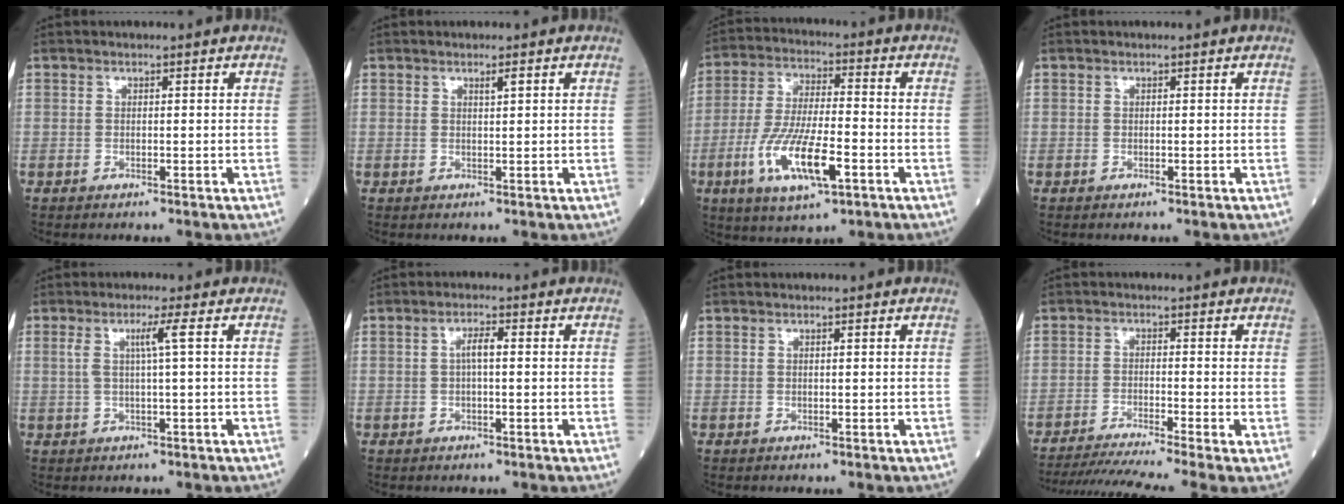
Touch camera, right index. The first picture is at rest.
{"total": 1.1, "force": [0.7, 0.0, 0.9], "torque": [-0.016, -0.001, 0.011]}
{"total": 12.6, "force": [-4.7, 2.8, 11.4], "torque": [-0.230, -0.013, -0.084]}
{"total": 0.0}
{"total": 3.3, "force": [0.8, -0.7, 3.1], "torque": [-0.065, 0.005, 0.016]}
{"total": 2.3, "force": [0.1, 0.4, 2.3], "torque": [-0.043, 0.004, 0.001]}
{"total": 0.0}
{"total": 10.4, "force": [-8.1, -1.3, 6.5], "torque": [-0.099, -0.020, -0.130]}